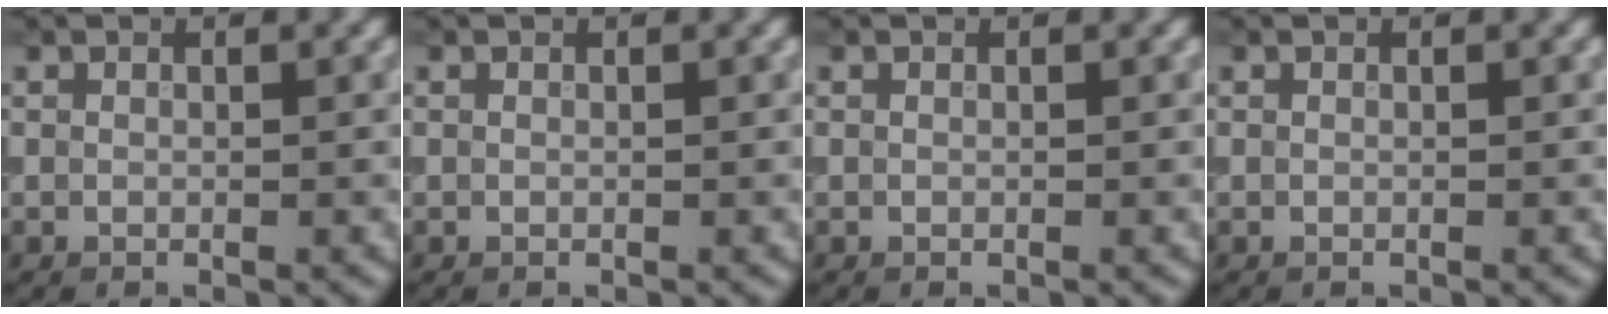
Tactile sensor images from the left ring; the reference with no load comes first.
{"total": 0.0}
{"total": 0.0}
{"total": 0.0}